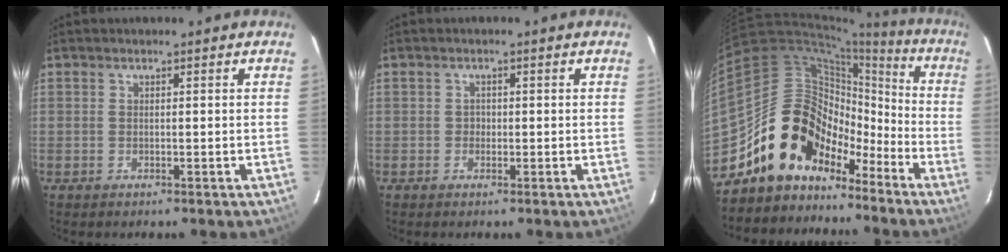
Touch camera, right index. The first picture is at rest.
{"total": 1.1, "force": [-0.5, 1.0, 0.0], "torque": [0.002, 0.002, -0.008]}
{"total": 16.4, "force": [-10.7, 11.2, 5.5], "torque": [-0.096, 0.057, -0.181]}